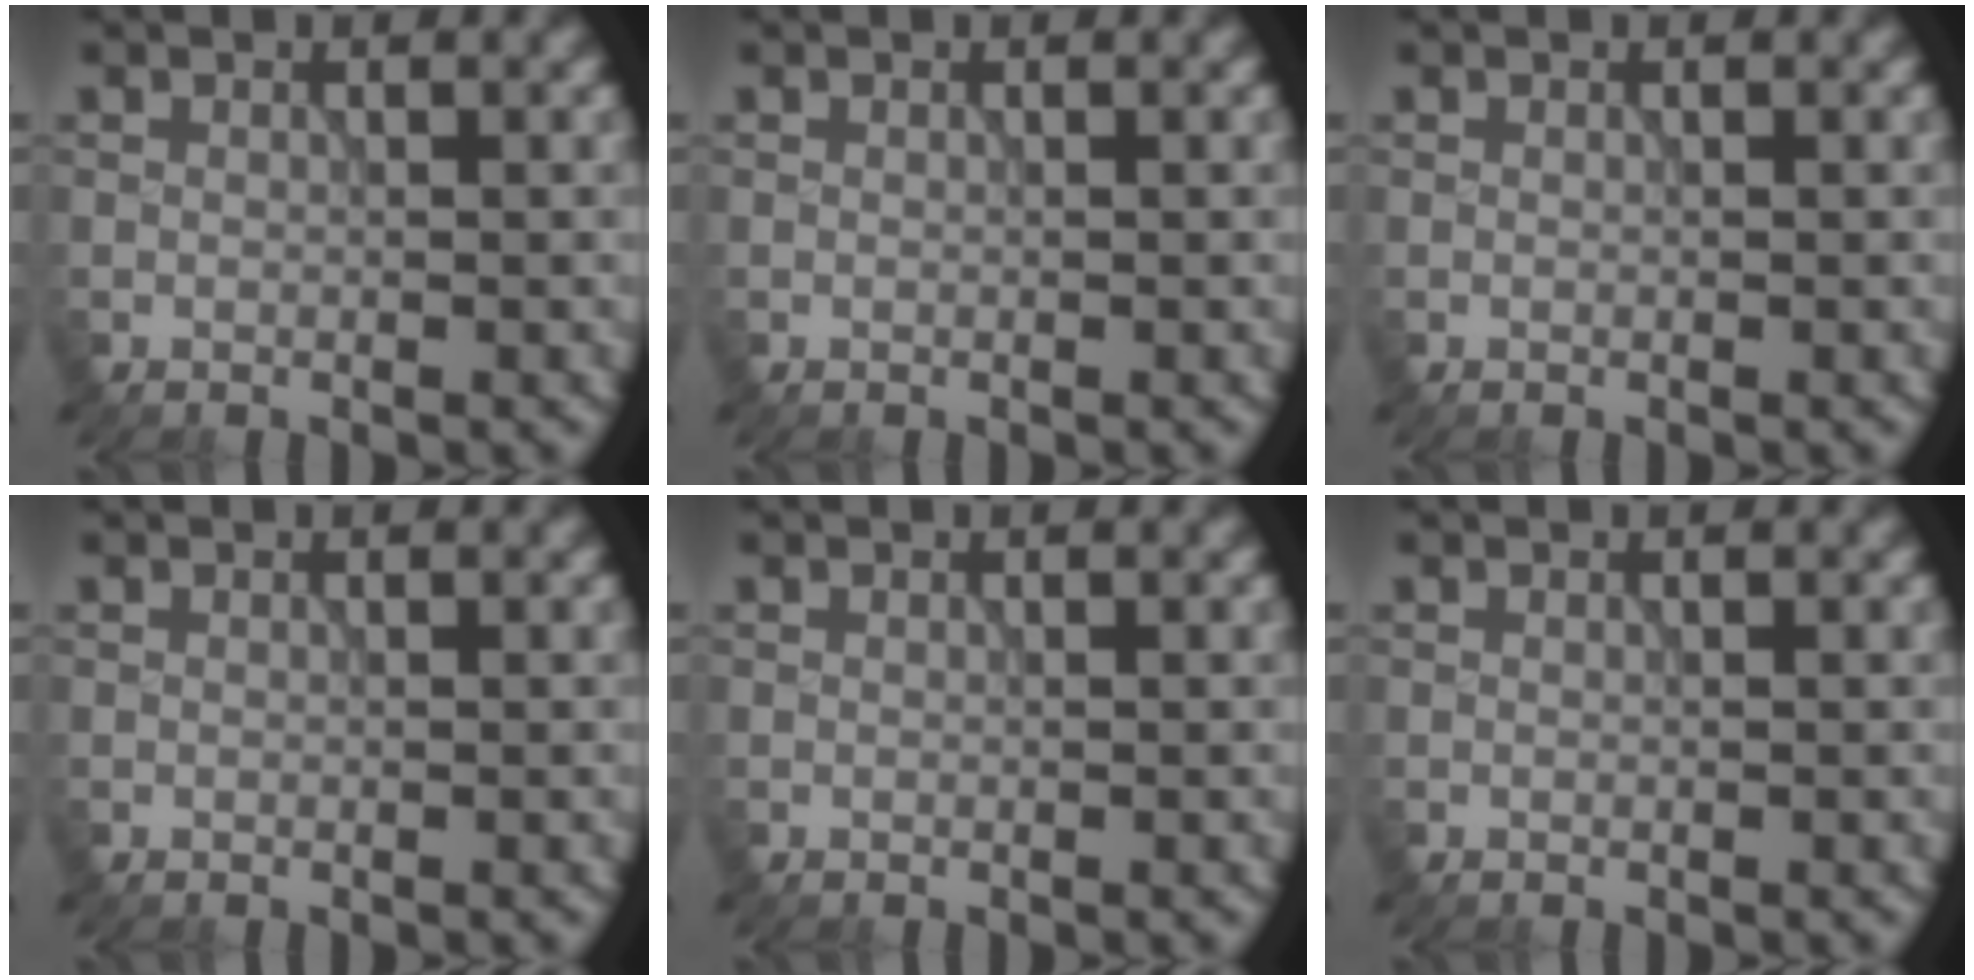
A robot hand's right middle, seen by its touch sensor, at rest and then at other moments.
{"total": 0.0}
{"total": 0.0}
{"total": 0.0}
{"total": 0.0}
{"total": 0.0}